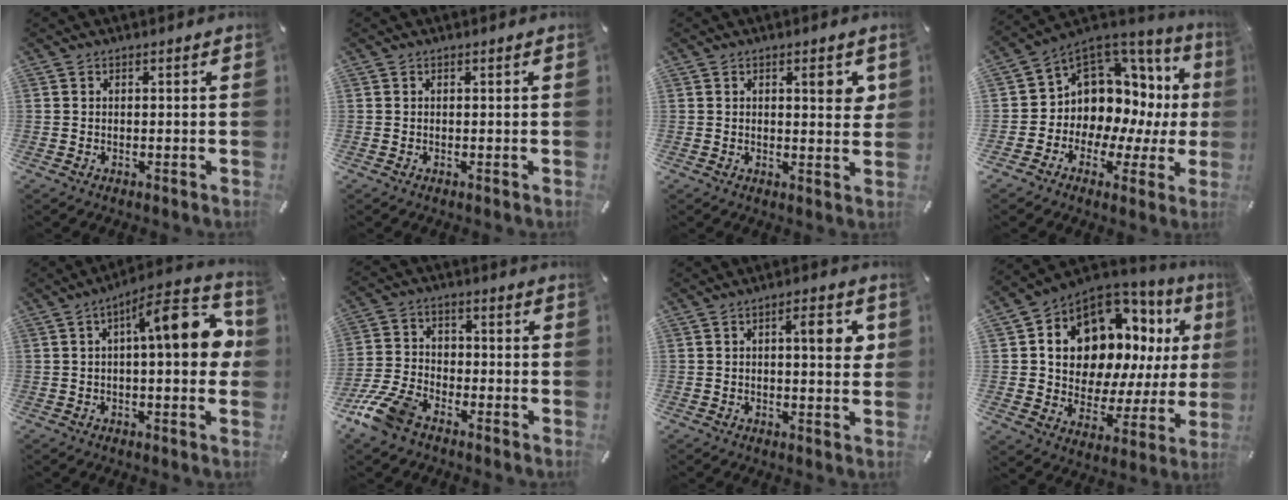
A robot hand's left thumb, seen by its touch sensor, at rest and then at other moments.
{"total": 0.0}
{"total": 5.0, "force": [2.0, 1.7, 4.2], "torque": [-0.055, -0.009, 0.027]}
{"total": 8.5, "force": [3.3, 7.1, 3.3], "torque": [-0.065, -0.065, 0.064]}
{"total": 16.0, "force": [2.7, 5.3, 14.8], "torque": [-0.199, -0.007, 0.035]}
{"total": 11.0, "force": [-7.3, 6.1, 5.5], "torque": [-0.128, 0.032, -0.141]}
{"total": 6.7, "force": [1.6, 2.1, 6.2], "torque": [-0.082, -0.008, 0.016]}
{"total": 12.8, "force": [6.8, 8.9, 6.2], "torque": [-0.107, -0.078, 0.123]}